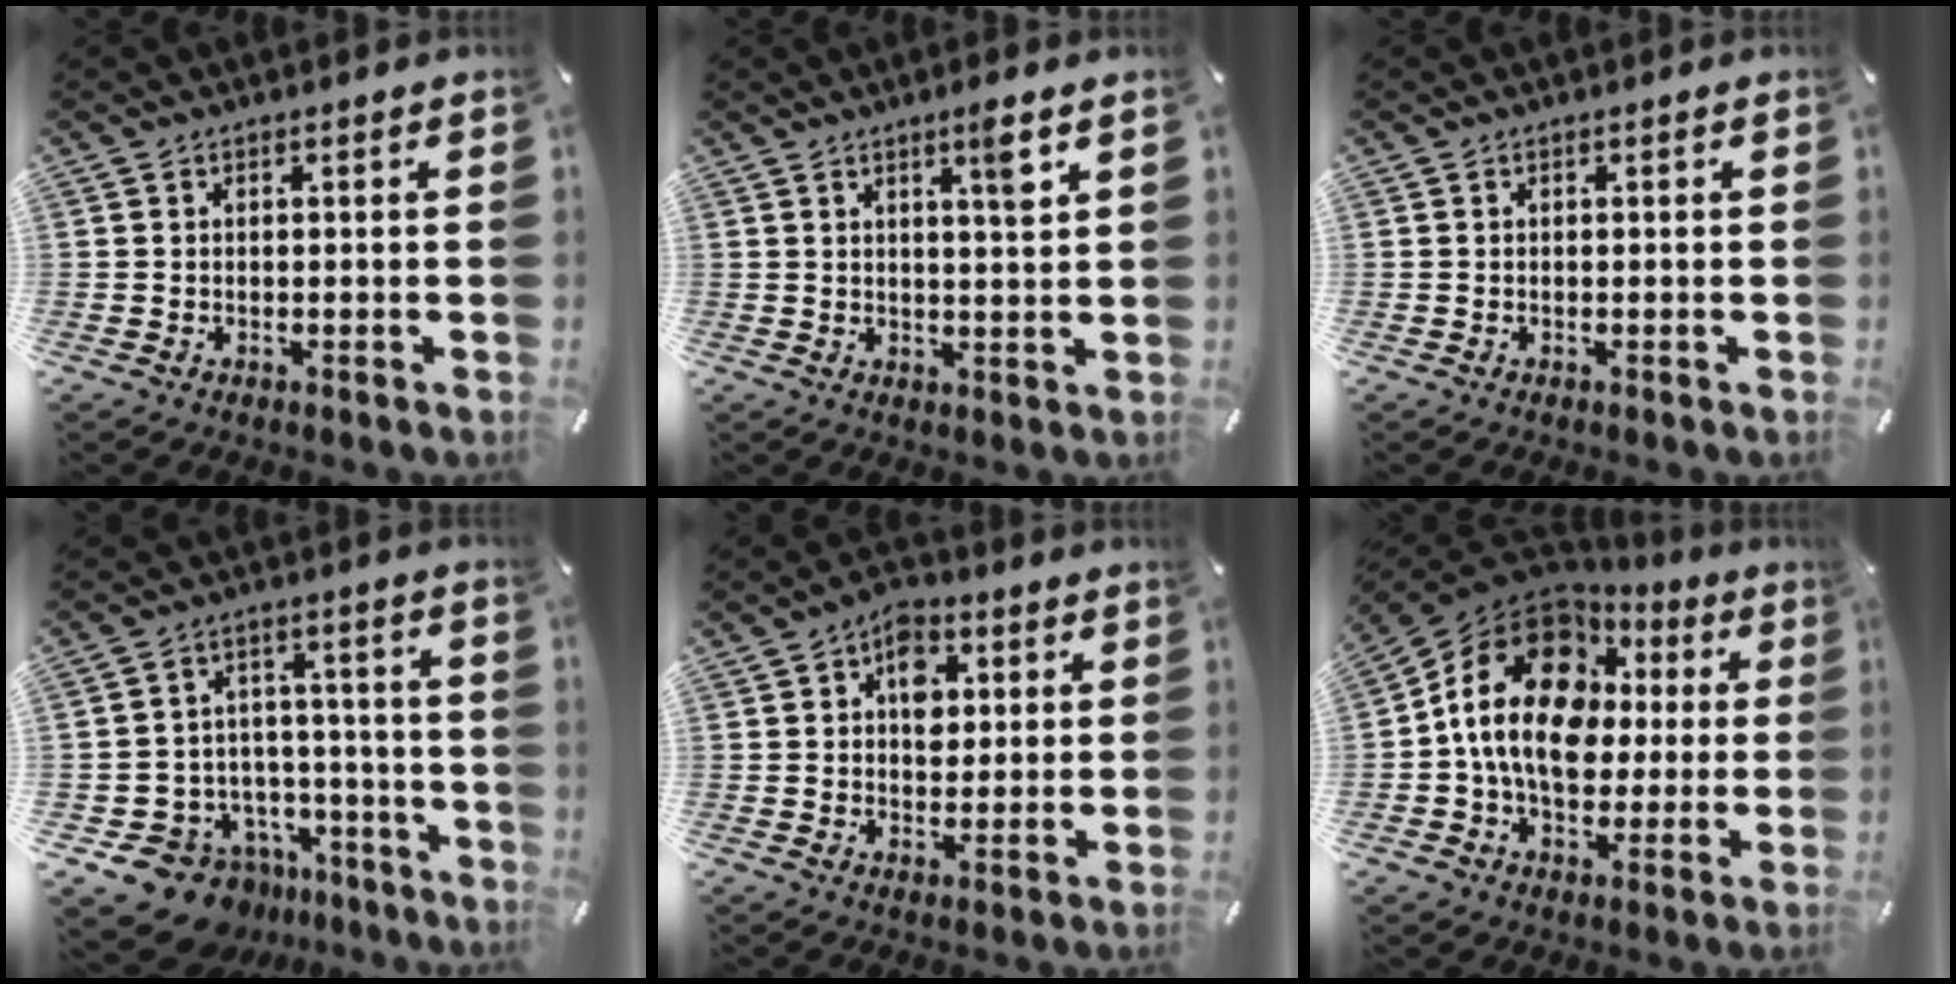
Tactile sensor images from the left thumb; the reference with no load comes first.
{"total": 5.1, "force": [2.7, 0.2, 4.3], "torque": [-0.066, -0.011, 0.038]}
{"total": 0.0}
{"total": 11.8, "force": [-8.0, 8.3, 2.6], "torque": [-0.040, 0.047, -0.130]}
{"total": 7.5, "force": [1.8, 5.6, 4.6], "torque": [-0.050, -0.004, 0.026]}
{"total": 17.8, "force": [1.1, 14.0, 10.9], "torque": [-0.212, 0.002, 0.021]}